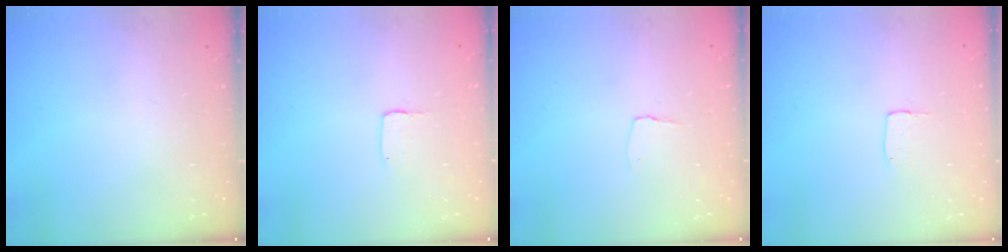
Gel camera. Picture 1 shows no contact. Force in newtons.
{"total": 1.3, "press": 1.2, "slide": 0.1}
{"total": 2.9, "press": 2.9, "slide": 0.3}
{"total": 3.9, "press": 3.9, "slide": 0.1}